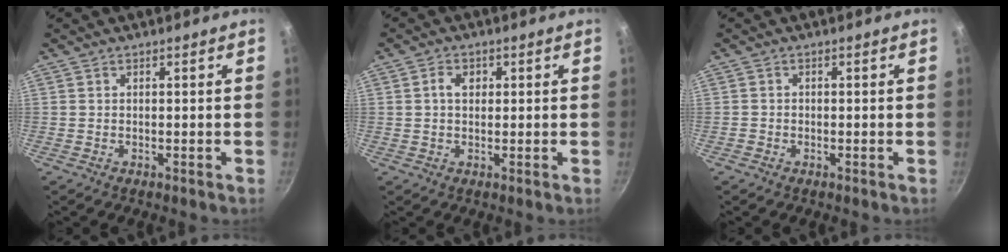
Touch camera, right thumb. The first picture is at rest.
{"total": 3.1, "force": [0.7, 2.2, 2.1], "torque": [-0.023, 0.003, 0.009]}
{"total": 0.5, "force": [-0.3, 0.4, 0.0], "torque": [-0.001, 0.003, -0.006]}